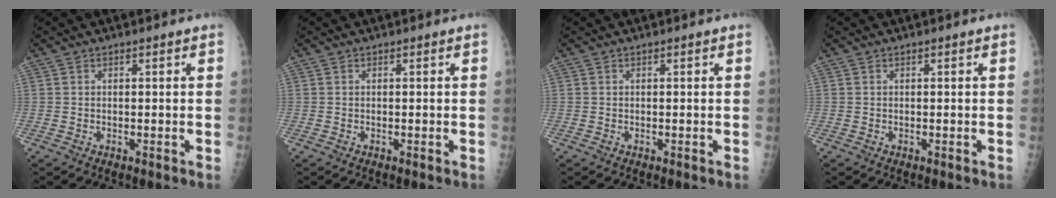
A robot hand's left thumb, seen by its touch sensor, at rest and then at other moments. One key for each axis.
{"total": 0.0}
{"total": 0.0}
{"total": 0.0}